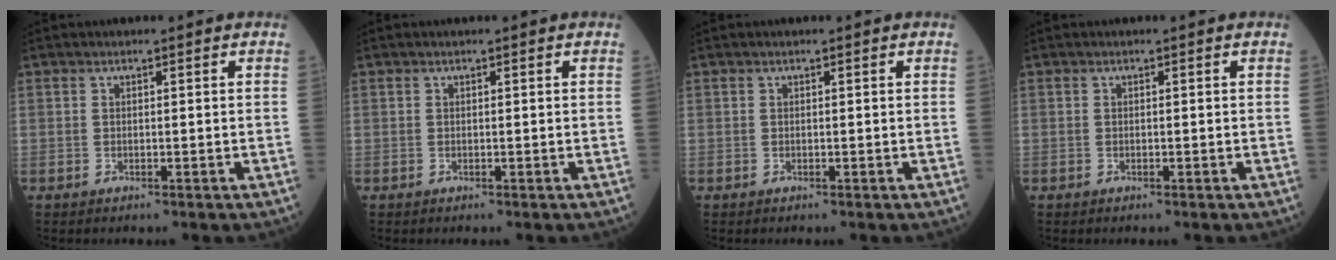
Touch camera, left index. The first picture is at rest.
{"total": 0.0}
{"total": 0.0}
{"total": 0.0}